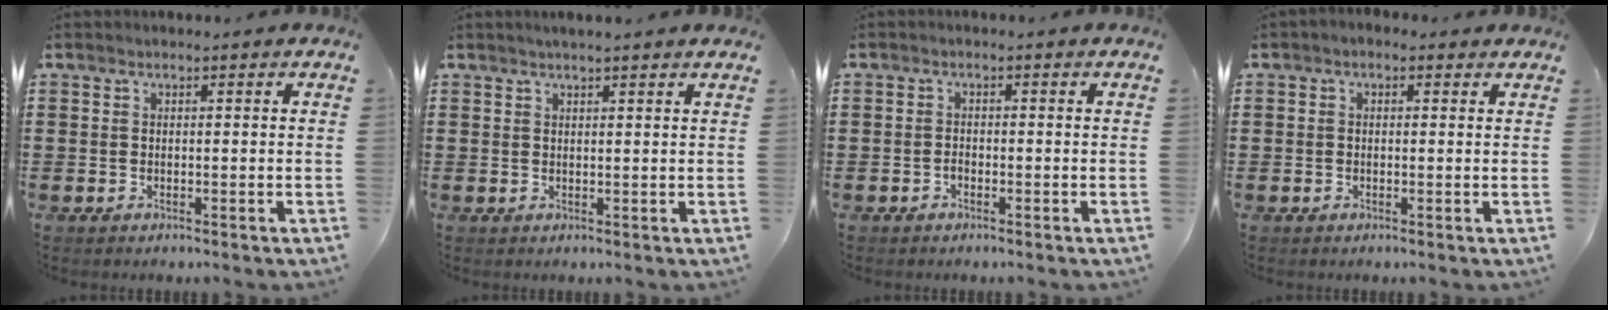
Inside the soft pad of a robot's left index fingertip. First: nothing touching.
{"total": 1.3, "force": [1.2, -0.1, 0.7], "torque": [-0.014, 0.001, 0.022]}
{"total": 0.8, "force": [-0.6, 0.4, 0.4], "torque": [-0.011, -0.002, -0.012]}
{"total": 0.9, "force": [-0.2, 0.6, 0.6], "torque": [-0.013, 0.004, -0.004]}